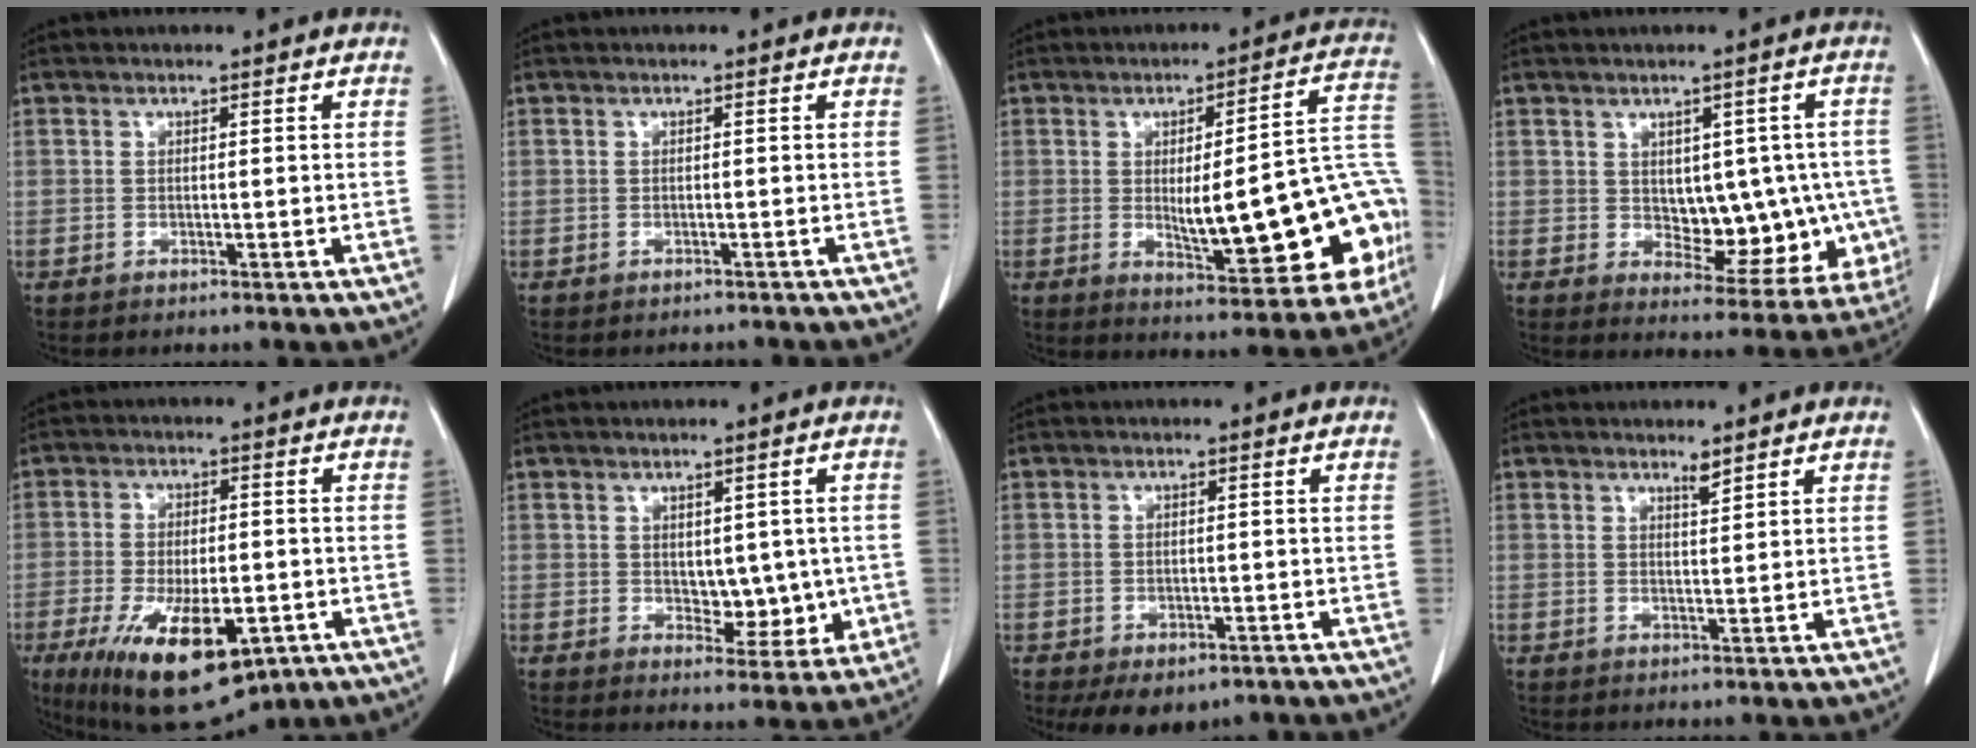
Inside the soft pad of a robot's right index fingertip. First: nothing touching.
{"total": 1.9, "force": [-1.6, 0.9, -0.1], "torque": [0.000, 0.001, -0.025]}
{"total": 21.4, "force": [-3.8, 4.7, 20.5], "torque": [-0.182, 0.029, -0.030]}
{"total": 11.7, "force": [-0.6, 6.7, 9.6], "torque": [-0.102, 0.018, 0.015]}
{"total": 16.7, "force": [-8.0, 6.5, 13.1], "torque": [-0.223, -0.021, -0.110]}
{"total": 6.1, "force": [-0.2, 3.8, 4.7], "torque": [-0.045, 0.003, 0.009]}
{"total": 6.3, "force": [-4.3, 3.6, 2.7], "torque": [-0.027, -0.001, -0.056]}
{"total": 1.2, "force": [1.1, -0.1, 0.6], "torque": [-0.012, -0.007, 0.019]}